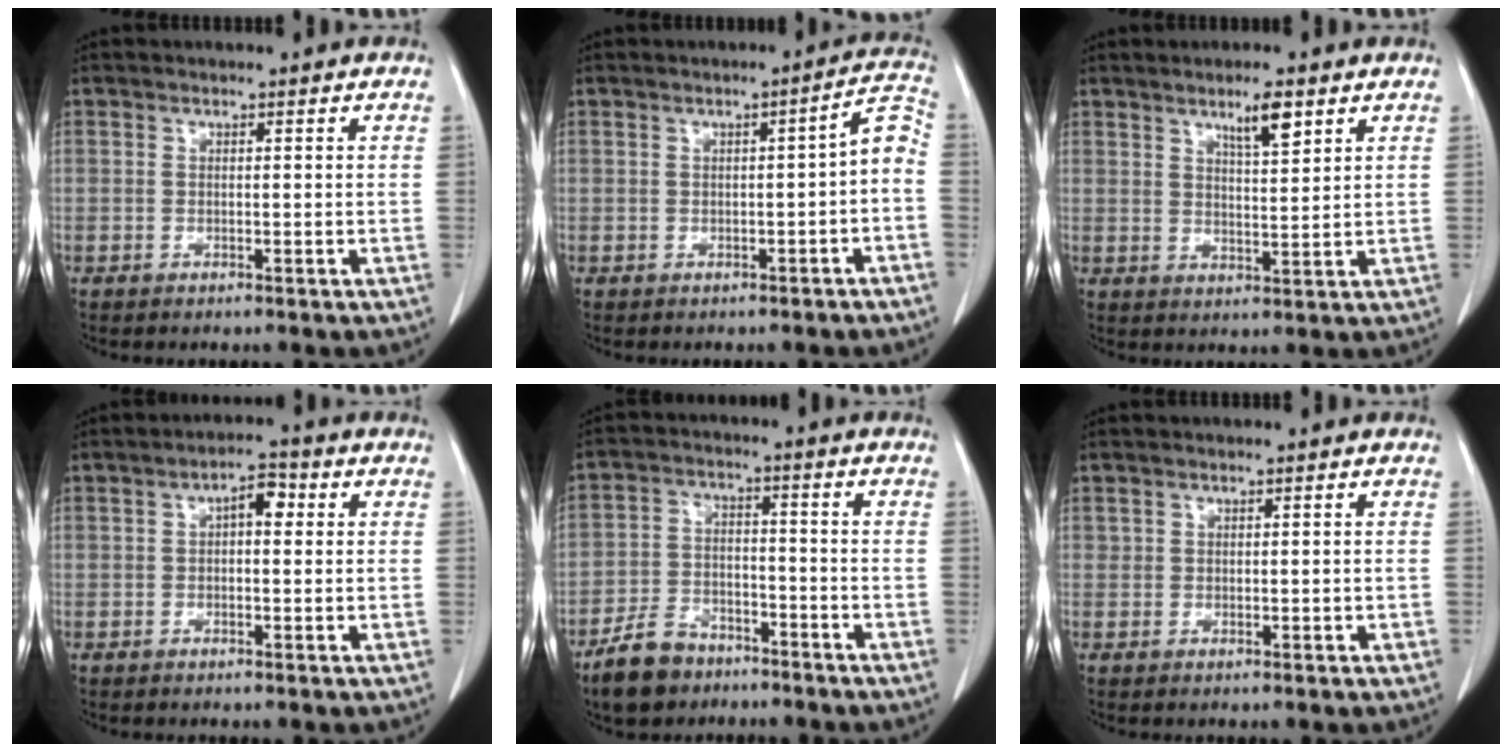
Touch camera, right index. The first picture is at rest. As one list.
[{"total": 4.8, "force": [-1.5, 1.1, 4.4], "torque": [-0.049, 0.023, -0.020]}, {"total": 4.8, "force": [3.0, 0.6, 3.6], "torque": [-0.061, -0.002, 0.052]}, {"total": 3.8, "force": [0.8, 1.7, 3.3], "torque": [-0.049, 0.018, 0.008]}, {"total": 8.0, "force": [-6.0, 4.4, 3.0], "torque": [-0.069, -0.001, -0.108]}, {"total": 0.7, "force": [0.2, 0.6, 0.3], "torque": [-0.003, 0.001, 0.006]}]